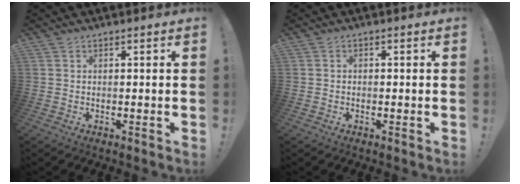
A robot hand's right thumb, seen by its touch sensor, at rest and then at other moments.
{"total": 0.9, "force": [-0.6, 0.6, 0.2], "torque": [-0.010, 0.006, -0.010]}